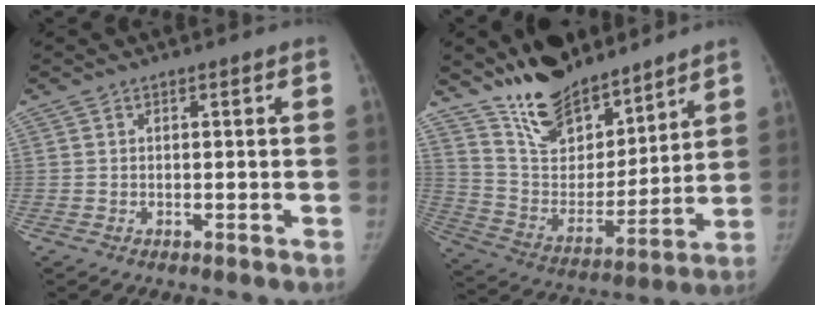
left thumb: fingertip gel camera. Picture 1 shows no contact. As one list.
[{"total": 19.4, "force": [15.5, 8.5, 8.0], "torque": [-0.090, -0.097, 0.274]}]